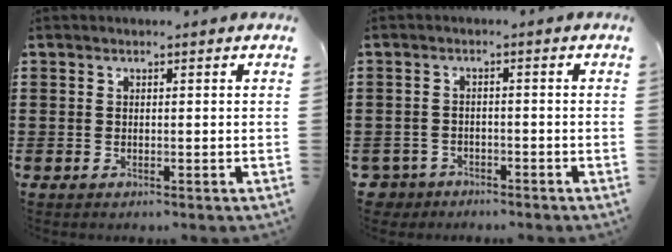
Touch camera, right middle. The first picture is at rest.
{"total": 2.8, "force": [-2.6, 0.8, -0.1], "torque": [-0.015, -0.007, -0.060]}